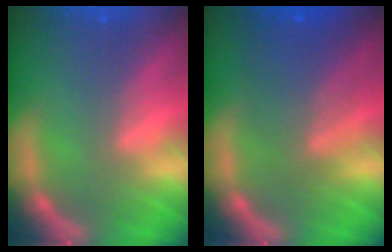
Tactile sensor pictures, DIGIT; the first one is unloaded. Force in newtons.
{"total": 6.0}